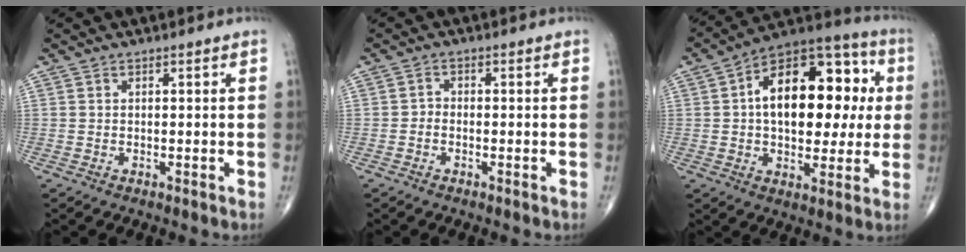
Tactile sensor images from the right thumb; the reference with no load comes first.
{"total": 1.3, "force": [-0.6, 1.0, 0.6], "torque": [-0.005, 0.005, -0.016]}
{"total": 21.8, "force": [2.9, 12.5, 17.7], "torque": [-0.227, 0.028, 0.035]}